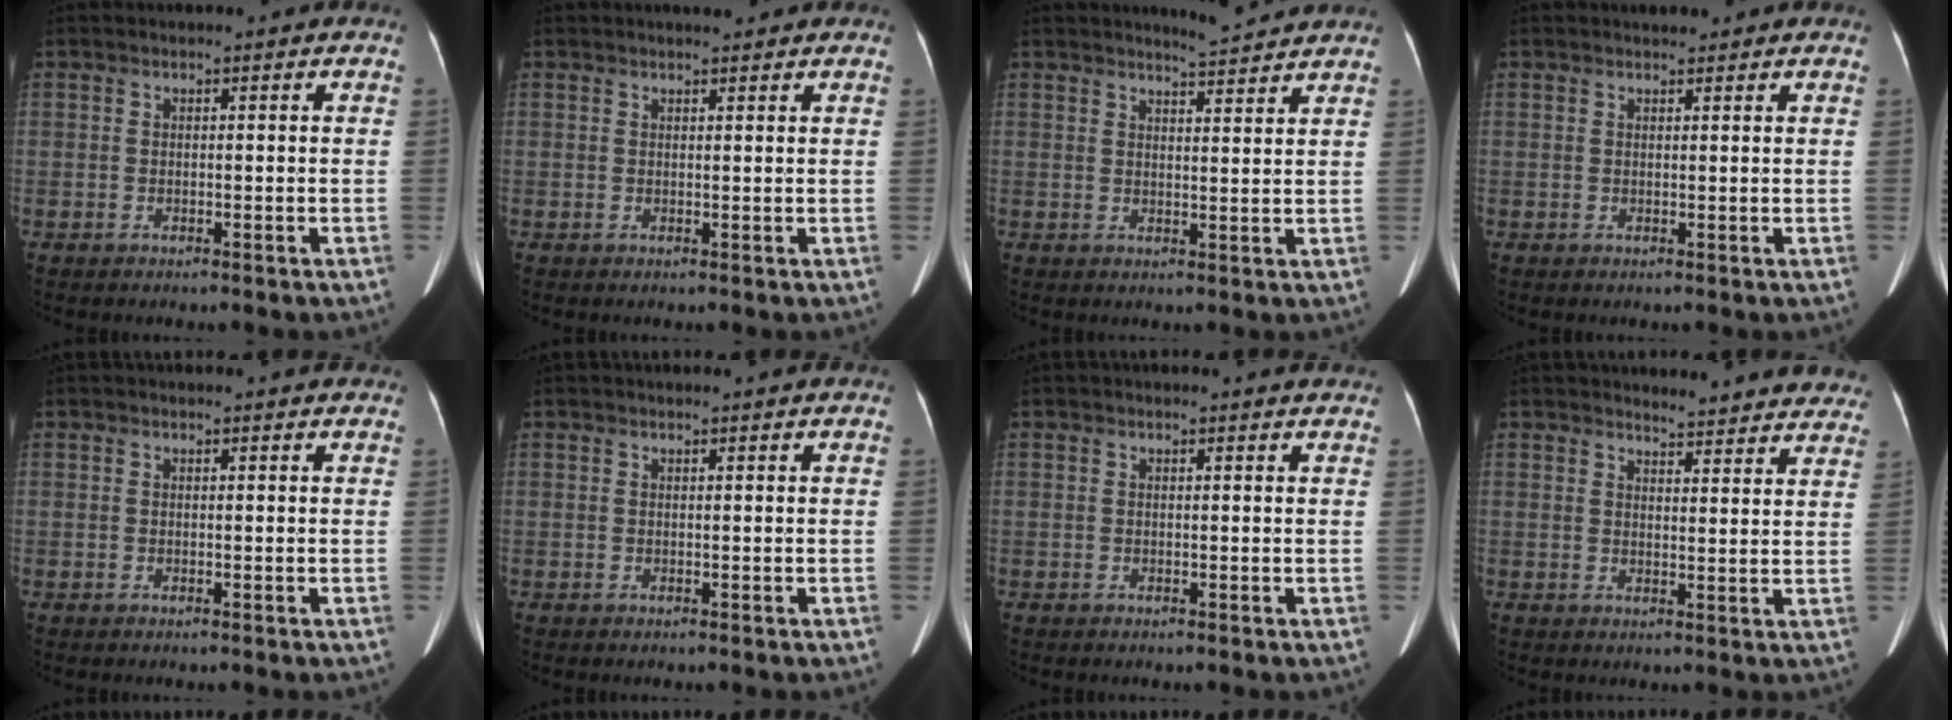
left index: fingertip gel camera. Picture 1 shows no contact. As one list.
[{"total": 2.4, "force": [2.1, 0.5, 1.0], "torque": [-0.014, 0.013, 0.031]}, {"total": 4.1, "force": [4.1, -0.2, 0.7], "torque": [-0.021, -0.002, 0.057]}, {"total": 1.5, "force": [1.3, 0.5, 0.5], "torque": [-0.010, 0.009, 0.020]}, {"total": 3.2, "force": [3.1, 0.4, 0.7], "torque": [-0.013, 0.010, 0.028]}, {"total": 2.3, "force": [2.2, -0.4, 0.7], "torque": [-0.015, 0.013, 0.029]}, {"total": 3.0, "force": [2.9, 0.0, 0.6], "torque": [-0.010, 0.000, 0.021]}, {"total": 13.4, "force": [13.0, 2.5, 2.2], "torque": [0.004, -0.036, 0.125]}]